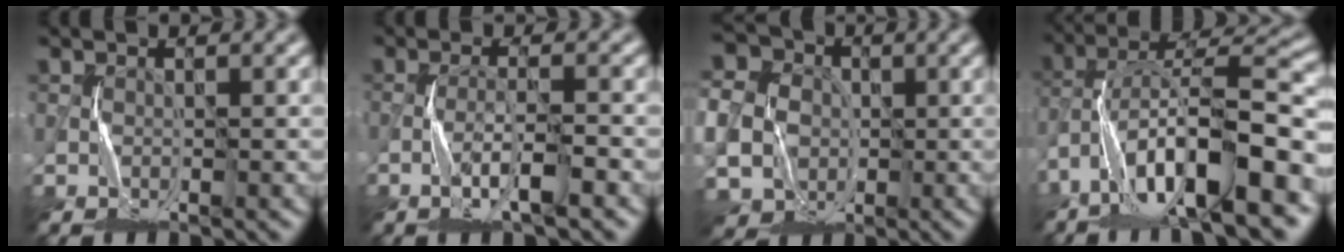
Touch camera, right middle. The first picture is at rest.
{"total": 3.3, "force": [-1.7, 0.2, 2.8], "torque": [-0.057, 0.003, -0.035]}
{"total": 8.9, "force": [-1.1, 7.7, 4.4], "torque": [-0.106, -0.016, -0.035]}
{"total": 13.3, "force": [-6.3, 3.9, 11.0], "torque": [-0.181, 0.019, -0.104]}